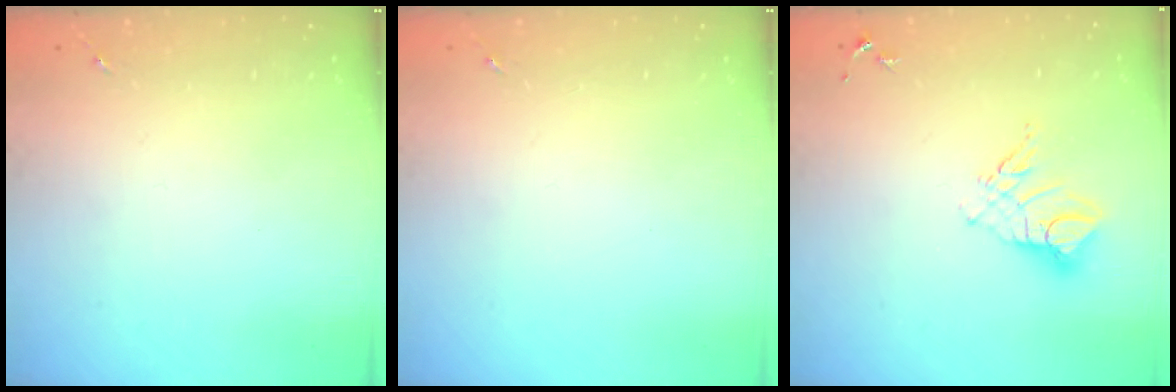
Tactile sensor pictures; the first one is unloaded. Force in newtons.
{"total": 0.0}
{"total": 9.9, "press": 9.8, "slide": 1.1}